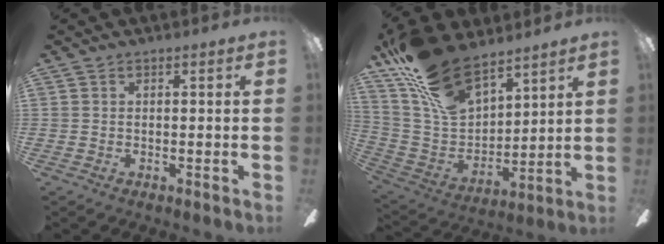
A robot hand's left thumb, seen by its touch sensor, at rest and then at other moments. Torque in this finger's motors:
{"motor_torque": [0.72, 0.23, 1.53, -1.24, 0.44]}